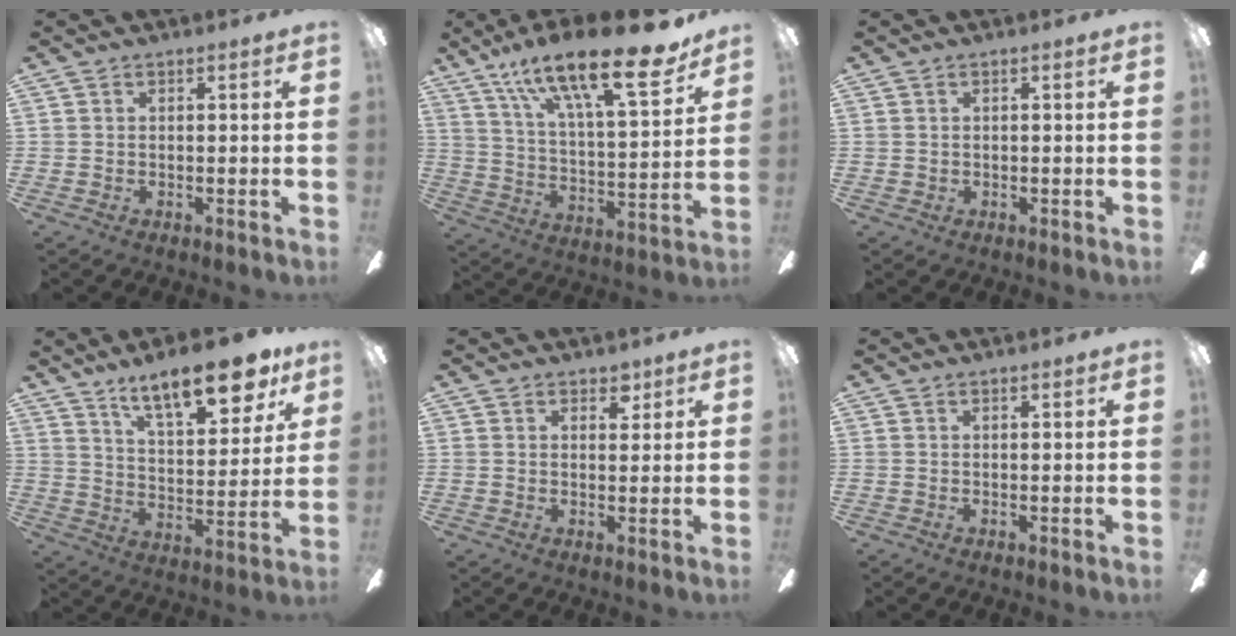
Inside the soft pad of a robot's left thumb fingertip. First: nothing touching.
{"total": 24.5, "force": [16.8, 6.8, 16.5], "torque": [-0.261, -0.102, 0.270]}
{"total": 0.6, "force": [0.2, 0.5, 0.1], "torque": [-0.003, 0.005, 0.002]}
{"total": 18.3, "force": [13.0, 6.7, 11.0], "torque": [-0.164, -0.072, 0.212]}
{"total": 3.1, "force": [2.4, 1.6, 1.0], "torque": [0.001, -0.010, 0.040]}
{"total": 0.7, "force": [0.6, 0.0, 0.3], "torque": [-0.008, 0.000, 0.010]}